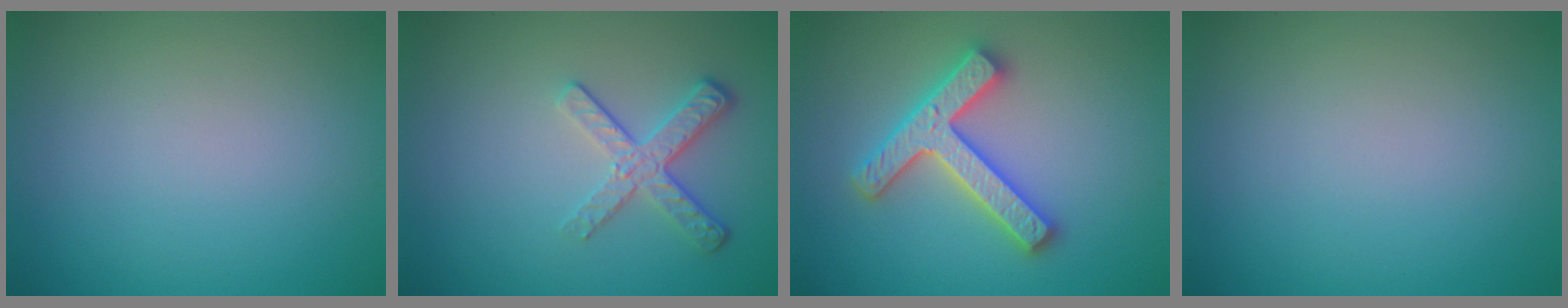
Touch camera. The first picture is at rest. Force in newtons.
{"total": 3.0, "press": 2.3, "slide": 1.9}
{"total": 4.5, "press": 4.4, "slide": 0.8}
{"total": 0.0}